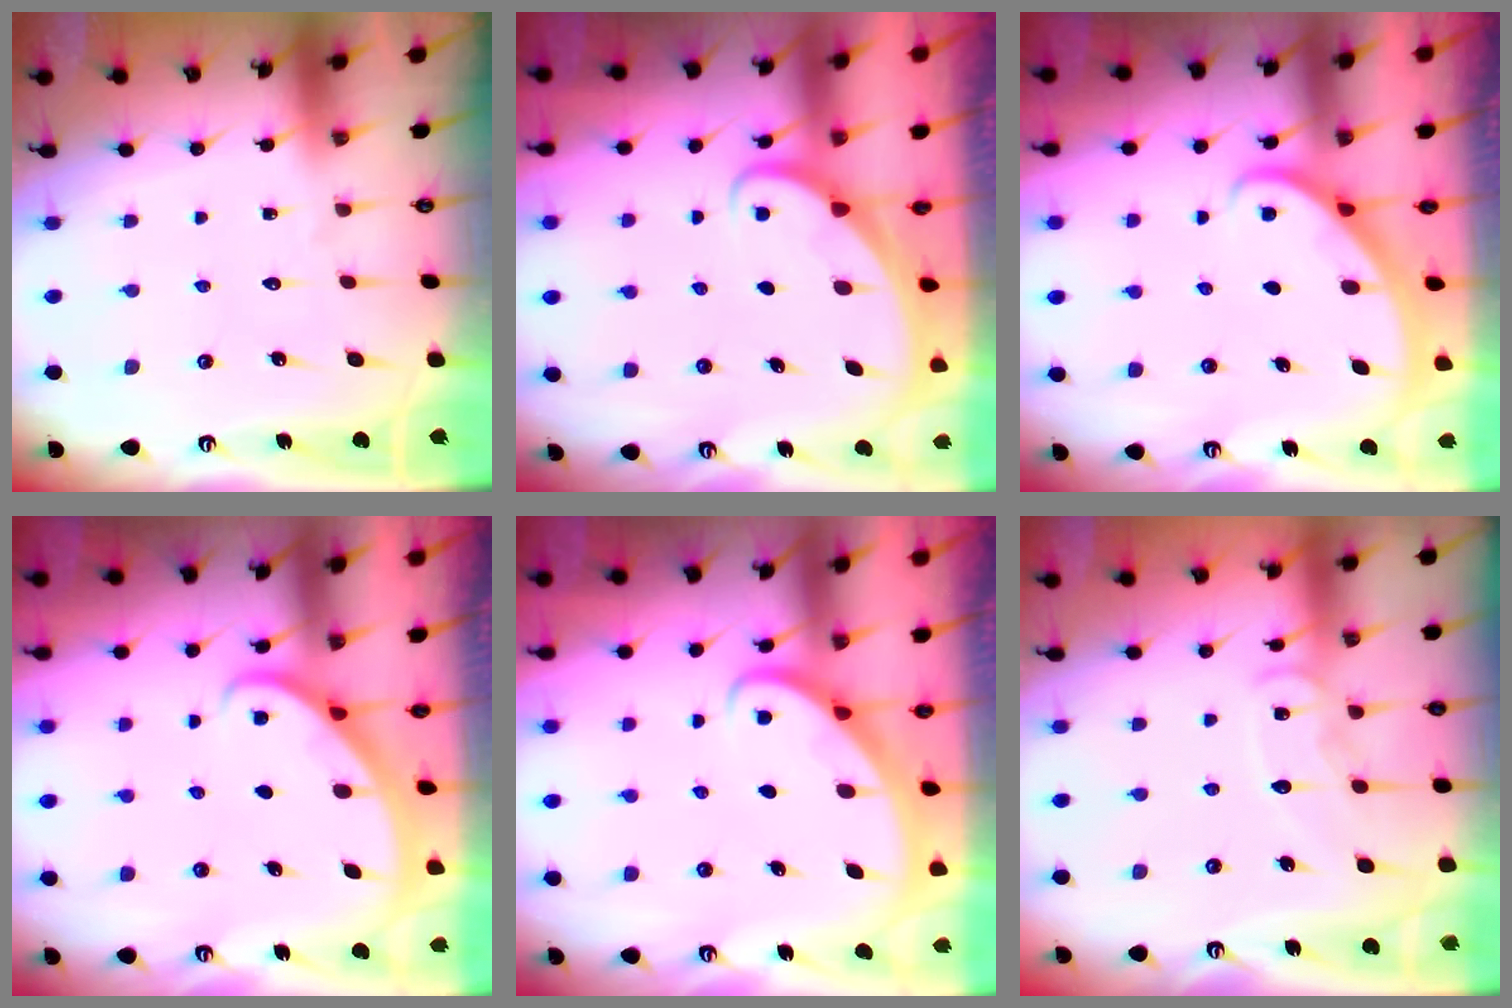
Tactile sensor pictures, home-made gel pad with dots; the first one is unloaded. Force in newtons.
{"total": 1.6, "press": 1.6, "slide": 0.1}
{"total": 2.3, "press": 2.3, "slide": 0.2}
{"total": 2.3, "press": 2.3, "slide": 0.2}
{"total": 2.9, "press": 2.9, "slide": 0.2}
{"total": 9.4, "press": 9.4, "slide": 0.9}